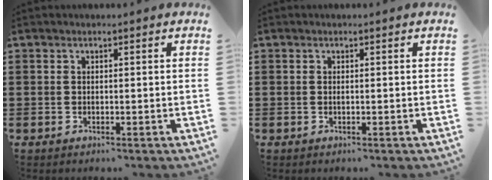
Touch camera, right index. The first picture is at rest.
{"total": 0.0}